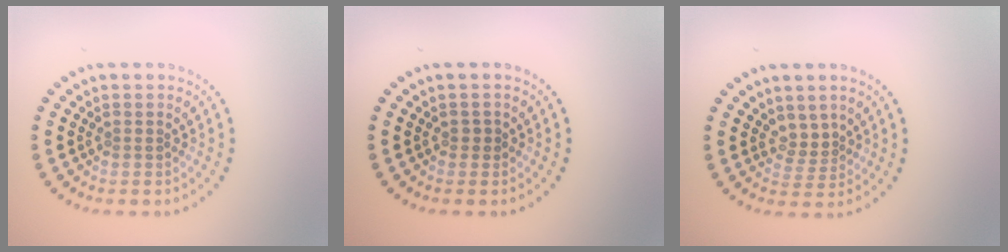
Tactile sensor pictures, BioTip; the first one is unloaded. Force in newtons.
{"total": 0.7, "press": 0.7, "slide": 0.2}
{"total": 1.9, "press": 1.3, "slide": 1.4}